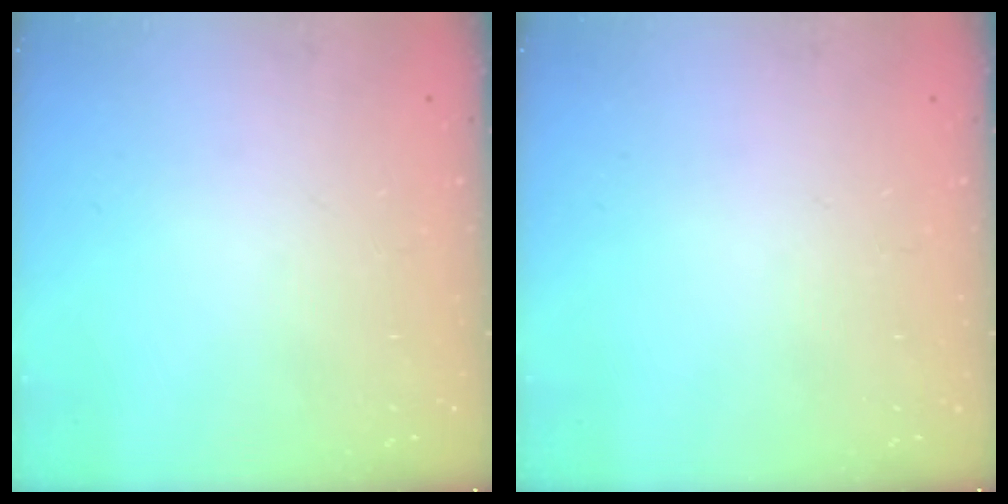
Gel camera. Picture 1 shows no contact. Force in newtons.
{"total": 0.0}